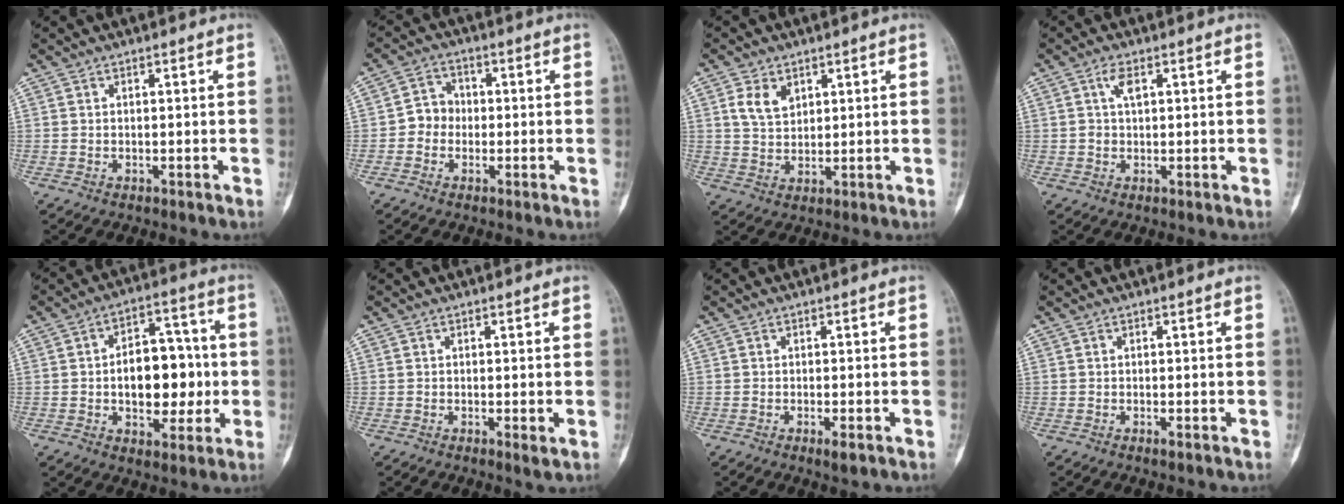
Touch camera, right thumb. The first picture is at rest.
{"total": 4.6, "force": [-0.9, 4.2, 1.7], "torque": [-0.004, 0.016, -0.028]}
{"total": 5.7, "force": [2.5, 4.0, 3.2], "torque": [-0.042, -0.012, 0.051]}
{"total": 2.7, "force": [1.1, 1.4, 2.0], "torque": [-0.031, 0.003, 0.021]}
{"total": 14.7, "force": [-1.0, 9.2, 11.4], "torque": [-0.126, 0.029, -0.008]}
{"total": 1.6, "force": [-0.3, 0.3, 1.5], "torque": [-0.027, -0.006, -0.007]}
{"total": 2.1, "force": [-1.0, 0.5, 1.8], "torque": [-0.027, -0.002, -0.015]}
{"total": 0.7, "force": [-0.3, 0.2, 0.6], "torque": [-0.010, -0.001, -0.006]}